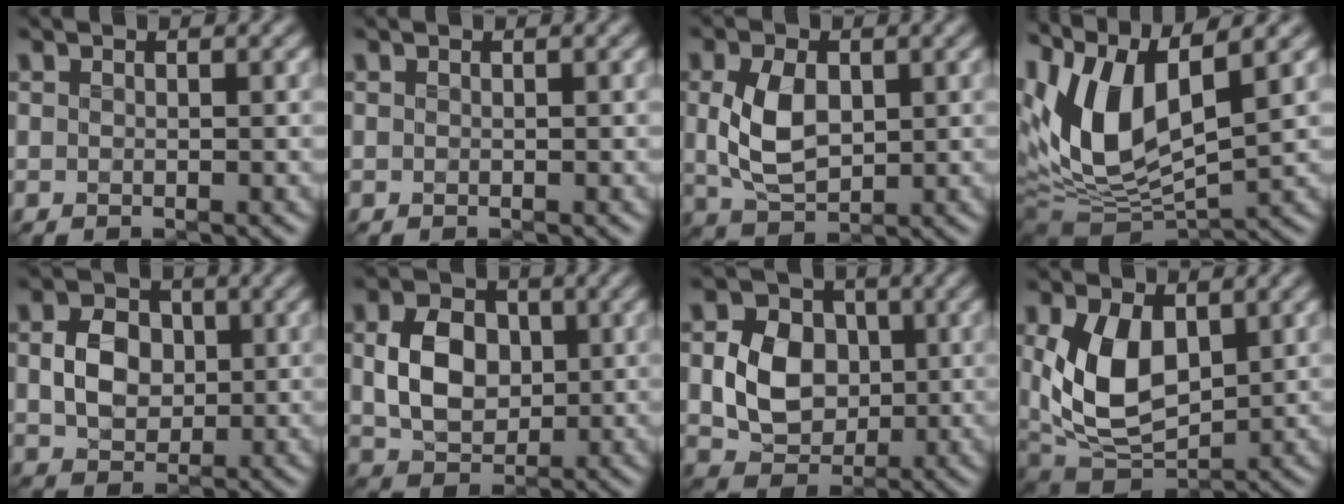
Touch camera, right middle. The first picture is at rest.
{"total": 0.0}
{"total": 4.9, "force": [0.0, 3.0, 3.8], "torque": [-0.087, -0.001, 0.002]}
{"total": 10.5, "force": [2.3, 4.8, 9.1], "torque": [-0.194, 0.002, 0.035]}
{"total": 4.0, "force": [-0.3, 3.1, 2.5], "torque": [-0.052, 0.000, -0.011]}
{"total": 5.6, "force": [-0.1, 4.2, 3.7], "torque": [-0.076, -0.002, -0.003]}
{"total": 6.1, "force": [-0.4, 4.9, 3.7], "torque": [-0.067, 0.001, -0.015]}
{"total": 7.8, "force": [0.8, 4.7, 6.2], "torque": [-0.131, -0.011, 0.012]}